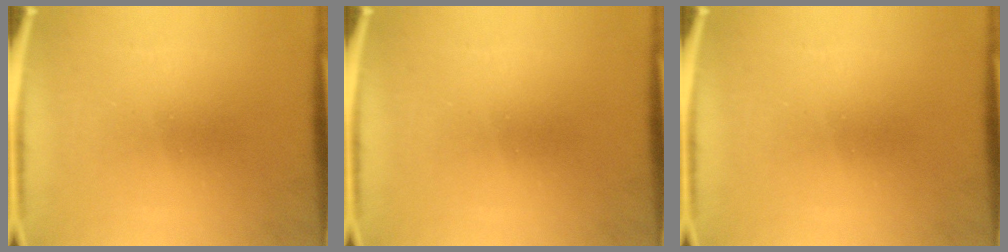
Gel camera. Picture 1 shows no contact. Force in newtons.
{"total": 0.0}
{"total": 0.0}